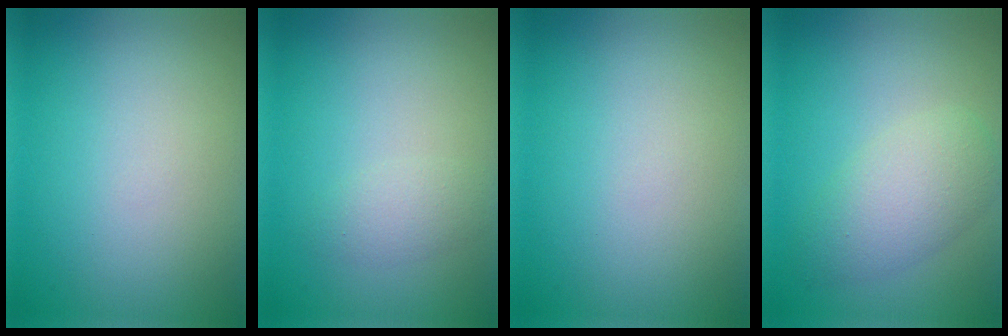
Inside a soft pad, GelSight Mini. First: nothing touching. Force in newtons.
{"total": 1.6, "press": 1.6, "slide": 0.1}
{"total": 0.0}
{"total": 3.9, "press": 3.9, "slide": 0.1}